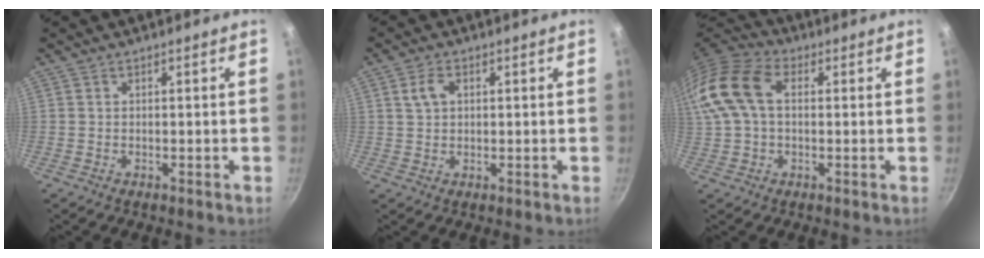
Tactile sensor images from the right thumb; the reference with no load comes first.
{"total": 3.5, "force": [1.1, 2.4, 2.3], "torque": [-0.035, 0.004, 0.019]}
{"total": 14.5, "force": [2.6, 9.2, 10.9], "torque": [-0.217, 0.027, 0.031]}